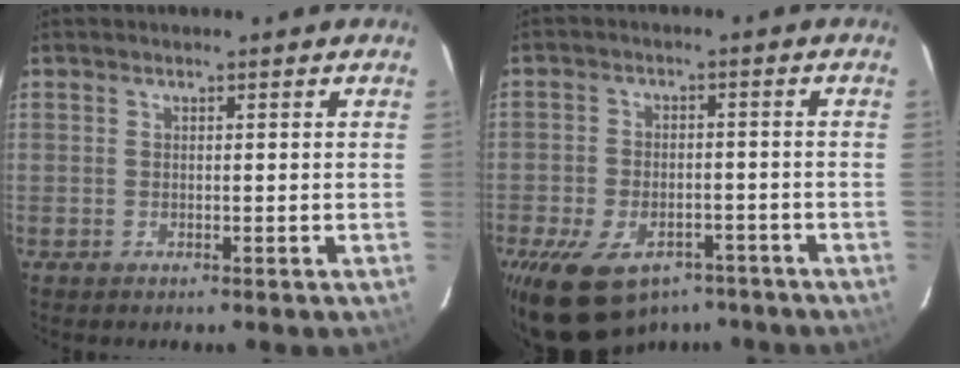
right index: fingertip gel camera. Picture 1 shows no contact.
{"total": 14.6, "force": [-9.8, 8.3, 6.9], "torque": [-0.163, -0.003, -0.143]}